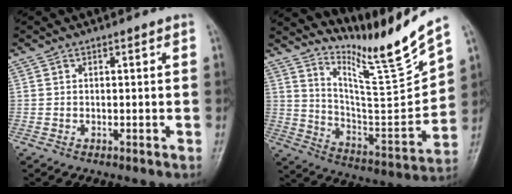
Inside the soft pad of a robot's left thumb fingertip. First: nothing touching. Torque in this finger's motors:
{"motor_torque": [0.84, -0.91, 1.13, -1.20, 0.04]}